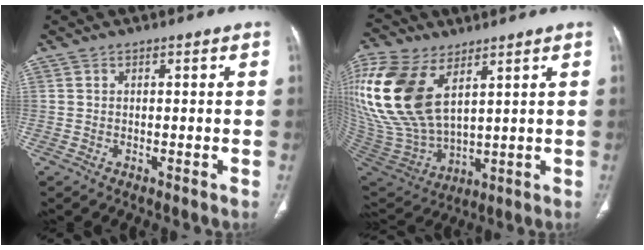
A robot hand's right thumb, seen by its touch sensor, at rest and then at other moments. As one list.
[{"total": 21.6, "force": [8.2, 12.1, 15.9], "torque": [-0.352, -0.035, 0.172]}]